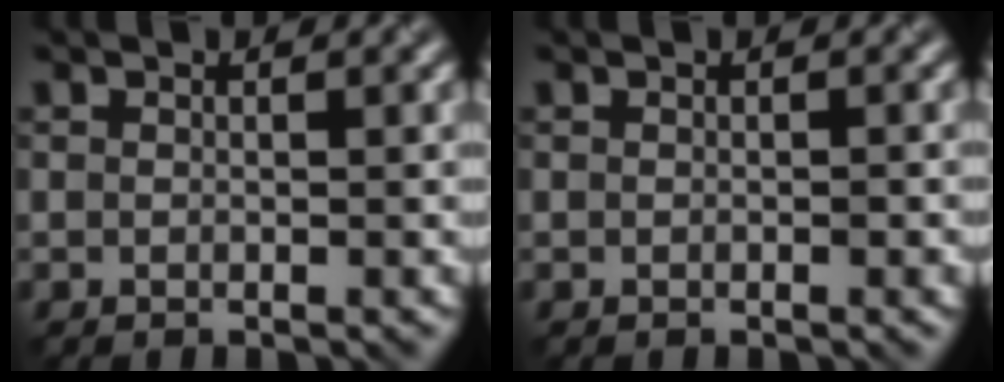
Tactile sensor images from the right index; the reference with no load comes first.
{"total": 0.5, "force": [-0.5, 0.1, 0.2], "torque": [-0.003, 0.001, -0.006]}